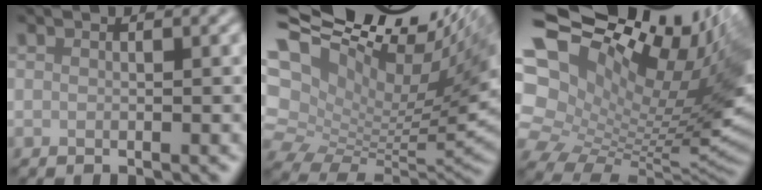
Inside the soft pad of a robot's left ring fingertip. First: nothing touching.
{"total": 16.9, "force": [7.6, 8.1, 12.6], "torque": [-0.202, 0.048, 0.173]}
{"total": 18.1, "force": [6.3, 10.0, 13.8], "torque": [-0.229, 0.051, 0.150]}